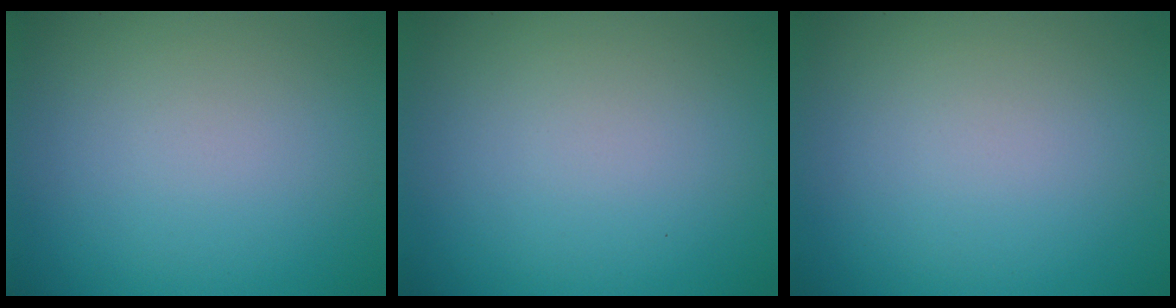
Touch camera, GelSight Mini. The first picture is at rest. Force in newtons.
{"total": 0.0}
{"total": 0.0}